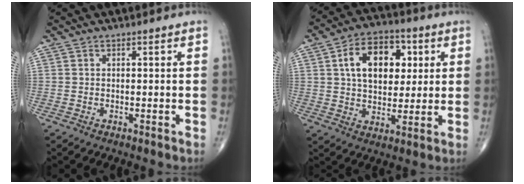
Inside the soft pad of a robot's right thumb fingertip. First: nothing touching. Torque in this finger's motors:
{"motor_torque": [-0.37, 0.83, 0.59, 0.34, 0.09]}